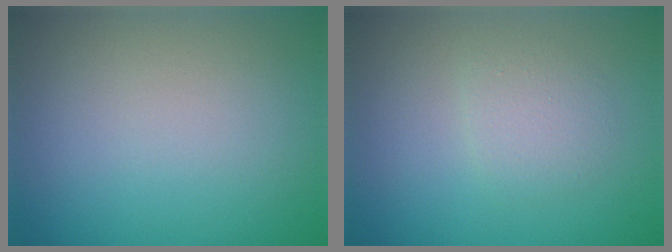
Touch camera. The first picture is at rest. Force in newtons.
{"total": 1.7, "press": 1.7, "slide": 0.1}